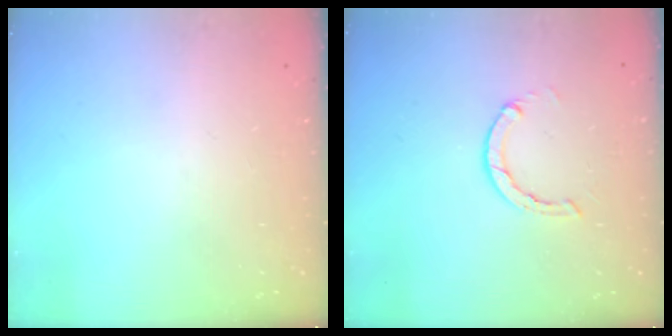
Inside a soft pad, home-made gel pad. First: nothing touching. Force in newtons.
{"total": 2.8, "press": 2.7, "slide": 0.4}